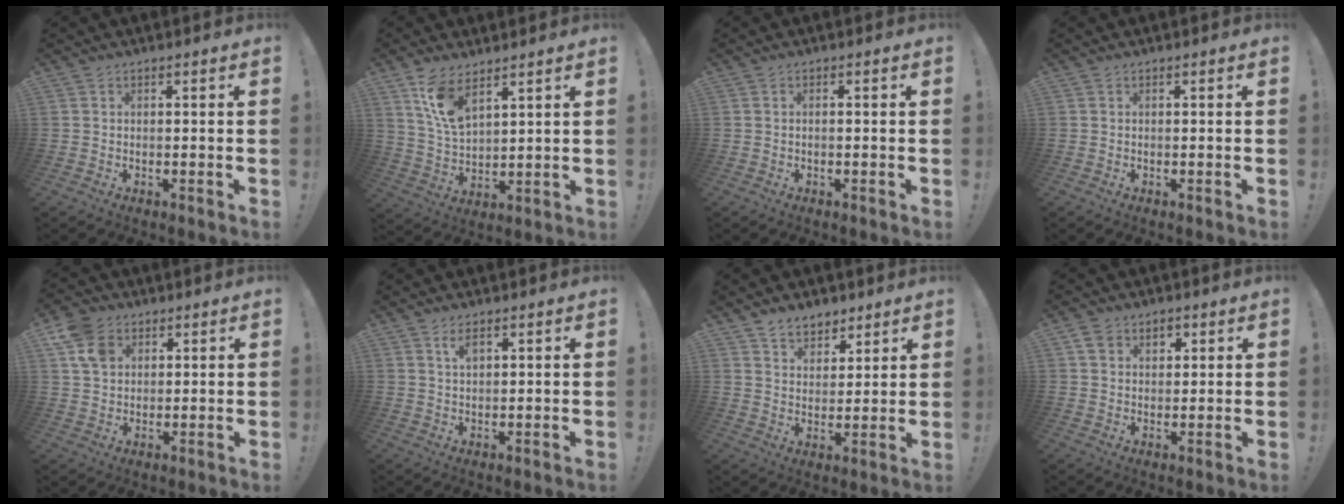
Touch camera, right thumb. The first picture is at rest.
{"total": 10.5, "force": [7.0, 4.8, 6.2], "torque": [-0.123, -0.029, 0.135]}
{"total": 0.6, "force": [-0.4, -0.1, 0.5], "torque": [-0.008, -0.002, -0.007]}
{"total": 0.0}
{"total": 9.1, "force": [4.1, 6.5, 4.8], "torque": [-0.079, -0.005, 0.084]}
{"total": 3.2, "force": [1.8, 1.1, 2.3], "torque": [-0.034, -0.006, 0.030]}
{"total": 7.0, "force": [5.3, 4.4, 1.2], "torque": [-0.016, -0.038, 0.102]}
{"total": 4.6, "force": [2.6, 3.4, 1.7], "torque": [-0.013, -0.008, 0.044]}